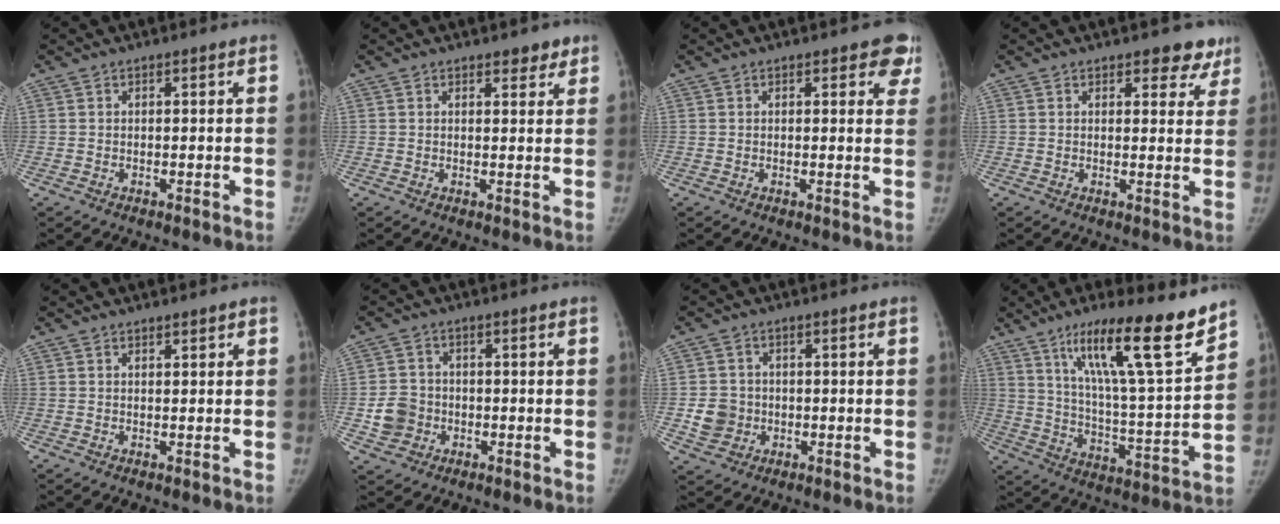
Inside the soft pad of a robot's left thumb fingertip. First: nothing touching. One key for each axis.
{"total": 2.8, "fx": 2.1, "fy": 1.3, "fz": 1.3, "tx": 0.001, "ty": -0.011, "tz": 0.026}
{"total": 5.4, "fx": 3.7, "fy": 2.6, "fz": 2.9, "tx": 0.008, "ty": -0.013, "tz": 0.029}
{"total": 5.5, "fx": 4.3, "fy": 2.8, "fz": 2.0, "tx": 0.018, "ty": -0.022, "tz": 0.043}
{"total": 0.9, "fx": 0.7, "fy": 0.3, "fz": 0.5, "tx": -0.005, "ty": -0.003, "tz": 0.011}
{"total": 5.8, "fx": -1.3, "fy": 5.3, "fz": 2.0, "tx": -0.022, "ty": 0.013, "tz": -0.023}
{"total": 5.3, "fx": -0.8, "fy": 5.0, "fz": 1.8, "tx": -0.016, "ty": 0.008, "tz": -0.010}
{"total": 20.7, "fx": 14.0, "fy": 2.7, "fz": 15.0, "tx": -0.217, "ty": -0.072, "tz": 0.232}